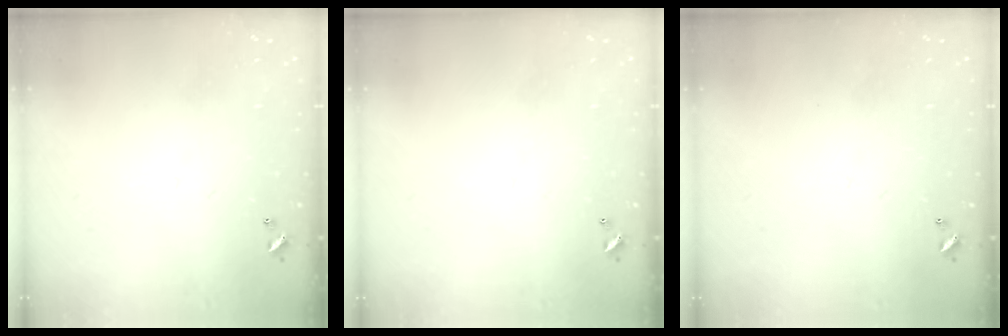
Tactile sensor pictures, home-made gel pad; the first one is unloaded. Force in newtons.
{"total": 0.0}
{"total": 0.0}